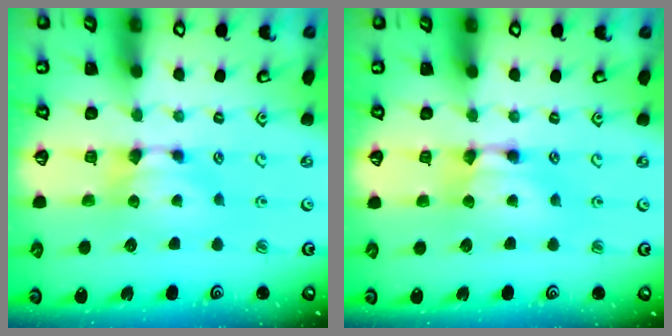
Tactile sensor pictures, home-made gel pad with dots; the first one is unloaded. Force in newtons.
{"total": 1.6, "press": 1.4, "slide": 0.6}